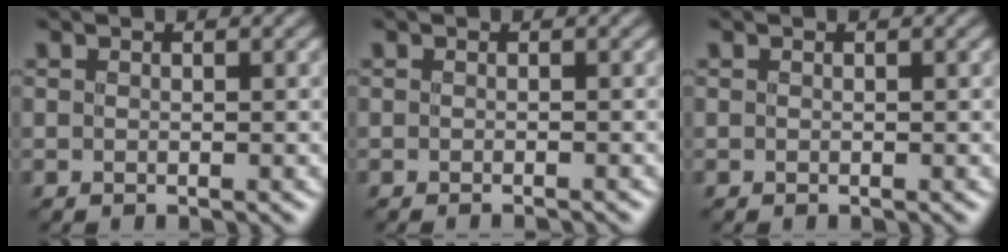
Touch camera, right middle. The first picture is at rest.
{"total": 1.0, "force": [-0.9, 0.2, 0.5], "torque": [0.003, -0.001, -0.014]}
{"total": 0.0}